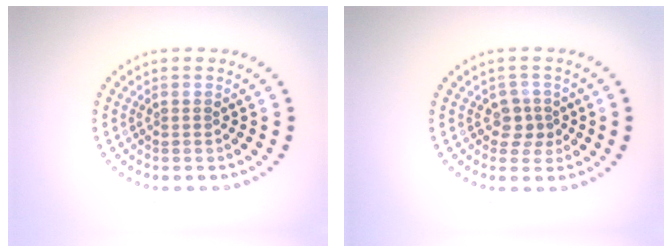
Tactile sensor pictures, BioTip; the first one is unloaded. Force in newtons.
{"total": 1.6, "press": 1.4, "slide": 0.8}